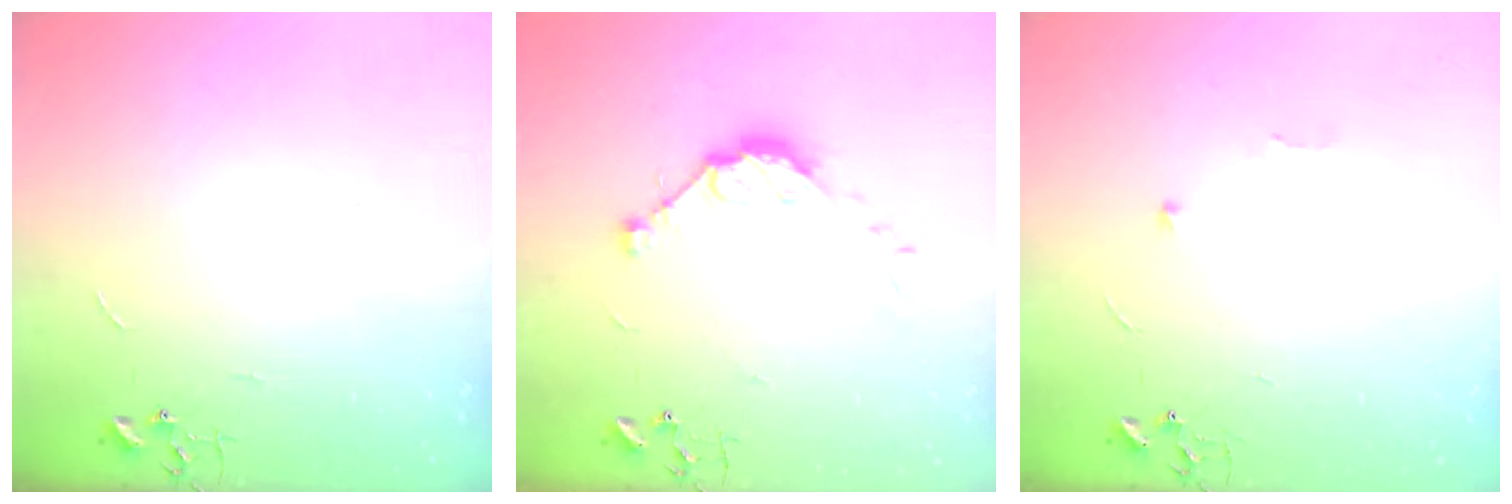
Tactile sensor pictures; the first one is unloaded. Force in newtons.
{"total": 10.3, "press": 10.2, "slide": 0.8}
{"total": 5.1, "press": 5.1, "slide": 0.7}